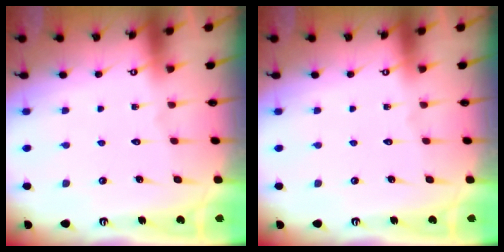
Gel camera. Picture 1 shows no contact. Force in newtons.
{"total": 0.0}